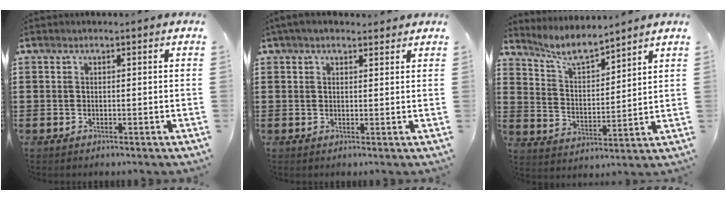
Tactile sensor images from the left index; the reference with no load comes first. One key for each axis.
{"total": 2.4, "fx": 1.9, "fy": 0.8, "fz": 1.1, "tx": -0.026, "ty": 0.006, "tz": 0.037}
{"total": 6.5, "fx": 5.8, "fy": 0.8, "fz": 2.9, "tx": -0.077, "ty": -0.028, "tz": 0.101}